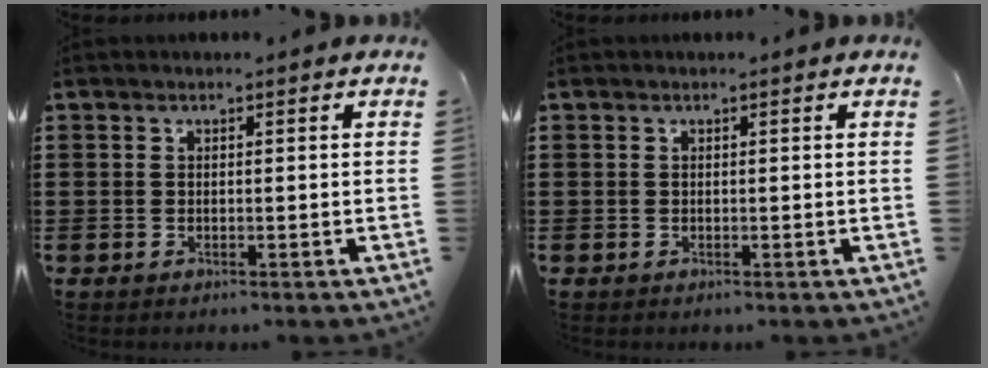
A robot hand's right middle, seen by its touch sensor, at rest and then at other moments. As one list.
[{"total": 0.0}]